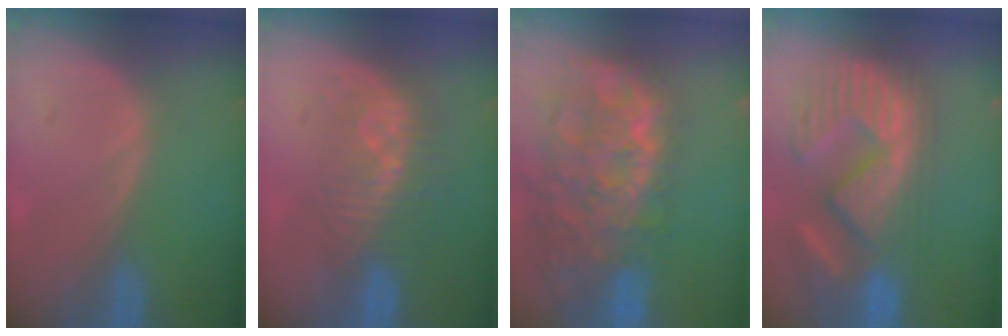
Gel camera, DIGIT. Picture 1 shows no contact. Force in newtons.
{"total": 8.2, "press": 7.3, "slide": 3.8}
{"total": 15.0, "press": 12.2, "slide": 8.7}
{"total": 13.7, "press": 12.2, "slide": 6.2}